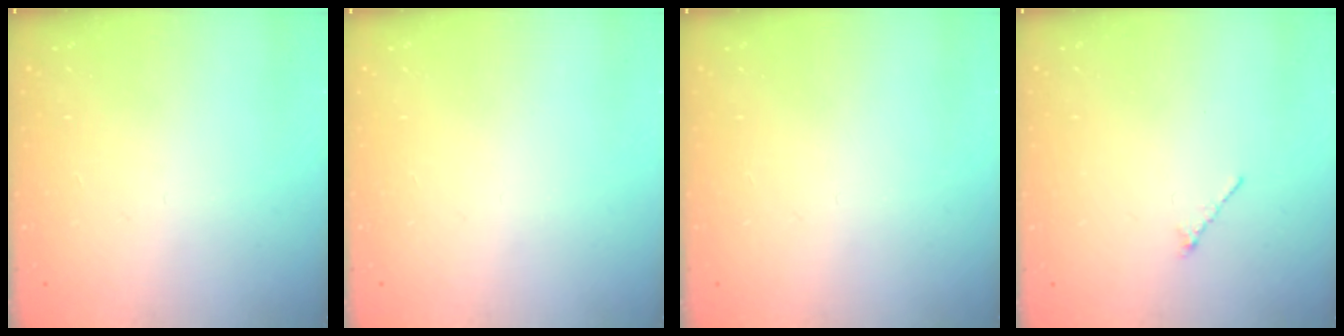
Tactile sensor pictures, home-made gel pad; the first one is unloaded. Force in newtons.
{"total": 0.0}
{"total": 0.0}
{"total": 0.8, "press": 0.7, "slide": 0.4}